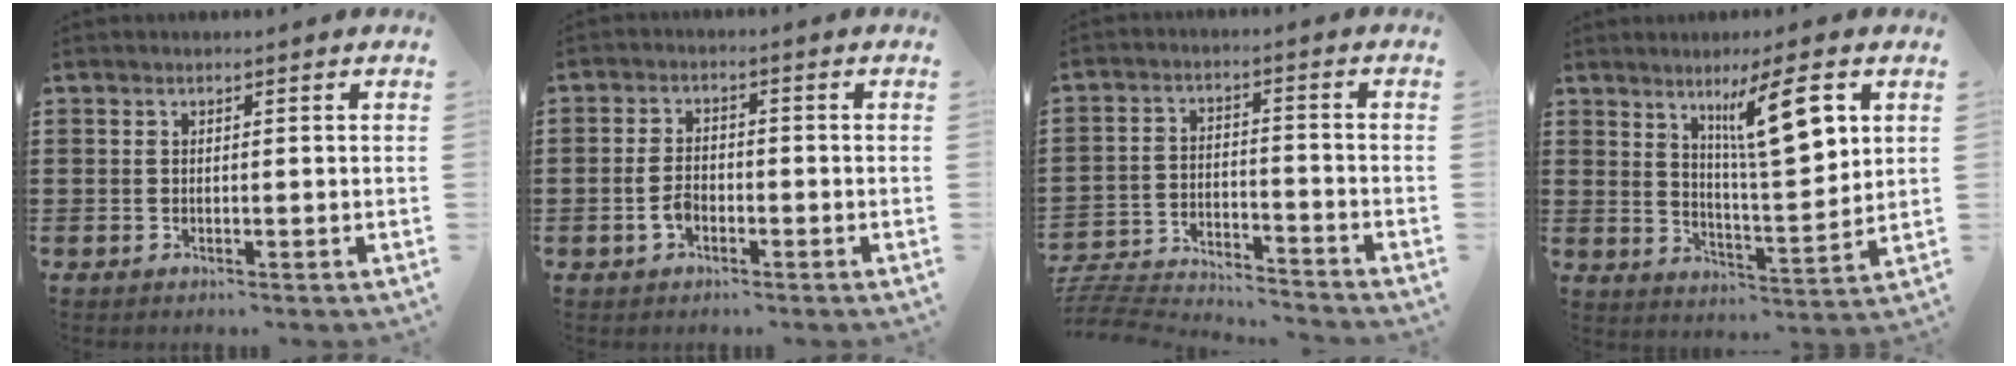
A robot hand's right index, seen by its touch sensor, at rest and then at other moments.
{"total": 3.2, "force": [-1.3, 1.9, 2.3], "torque": [-0.057, -0.001, -0.028]}
{"total": 5.2, "force": [-5.1, 0.3, 0.8], "torque": [-0.034, -0.006, -0.111]}
{"total": 10.0, "force": [4.7, 1.9, 8.6], "torque": [-0.135, -0.012, 0.071]}